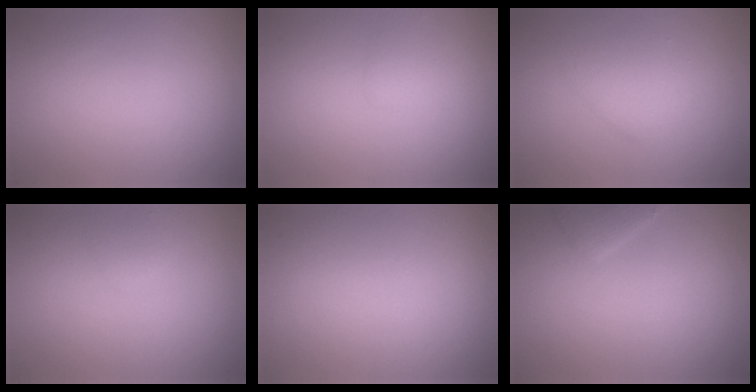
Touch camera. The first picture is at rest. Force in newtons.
{"total": 1.0, "press": 1.0, "slide": 0.0}
{"total": 1.9, "press": 1.9, "slide": 0.2}
{"total": 0.8, "press": 0.8, "slide": 0.0}
{"total": 0.0}
{"total": 1.5, "press": 1.5, "slide": 0.1}